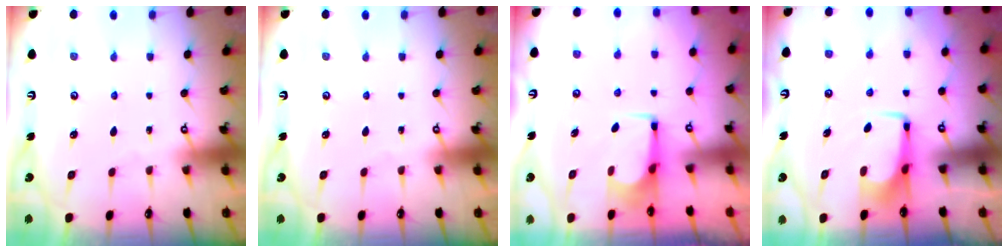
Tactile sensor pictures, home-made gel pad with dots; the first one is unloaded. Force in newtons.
{"total": 0.0}
{"total": 2.1, "press": 2.1, "slide": 0.2}
{"total": 3.7, "press": 3.7, "slide": 0.3}